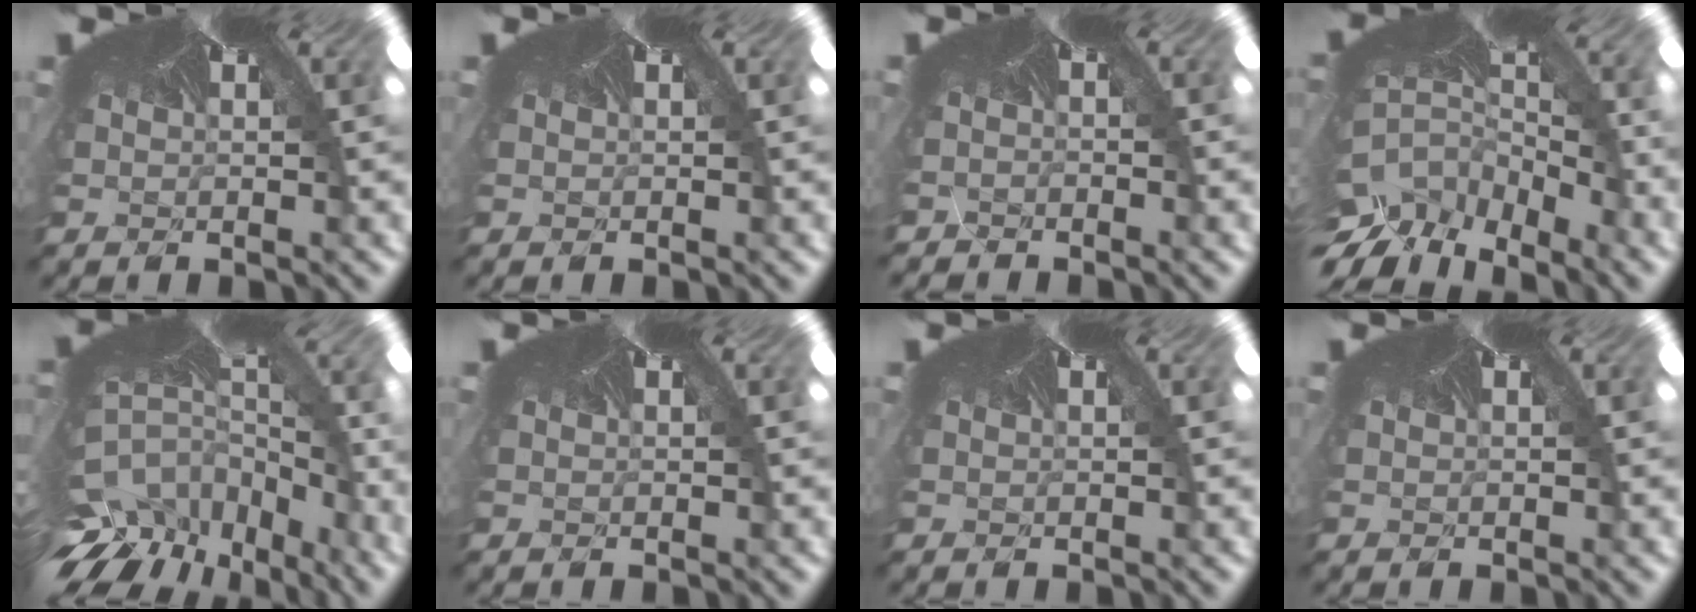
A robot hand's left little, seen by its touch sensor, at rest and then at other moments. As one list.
[{"total": 0.0}, {"total": 1.7, "force": [-1.6, 0.5, -0.3], "torque": [-0.001, -0.024, -0.015]}, {"total": 9.9, "force": [-9.6, 0.4, 2.4], "torque": [-0.050, -0.088, -0.109]}, {"total": 11.3, "force": [-11.1, 1.9, 0.8], "torque": [-0.038, -0.095, -0.147]}, {"total": 0.0}, {"total": 0.0}, {"total": 0.0}]